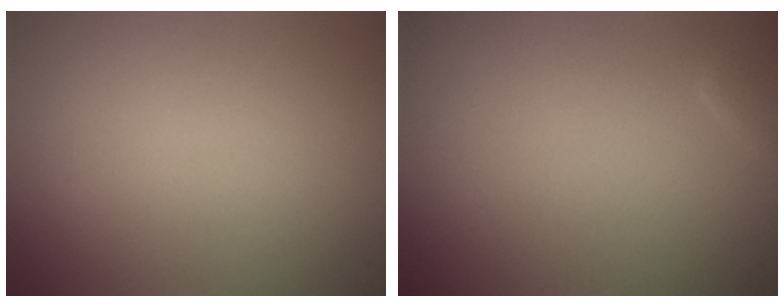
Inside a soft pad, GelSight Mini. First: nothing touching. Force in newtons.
{"total": 1.1, "press": 1.1, "slide": 0.1}